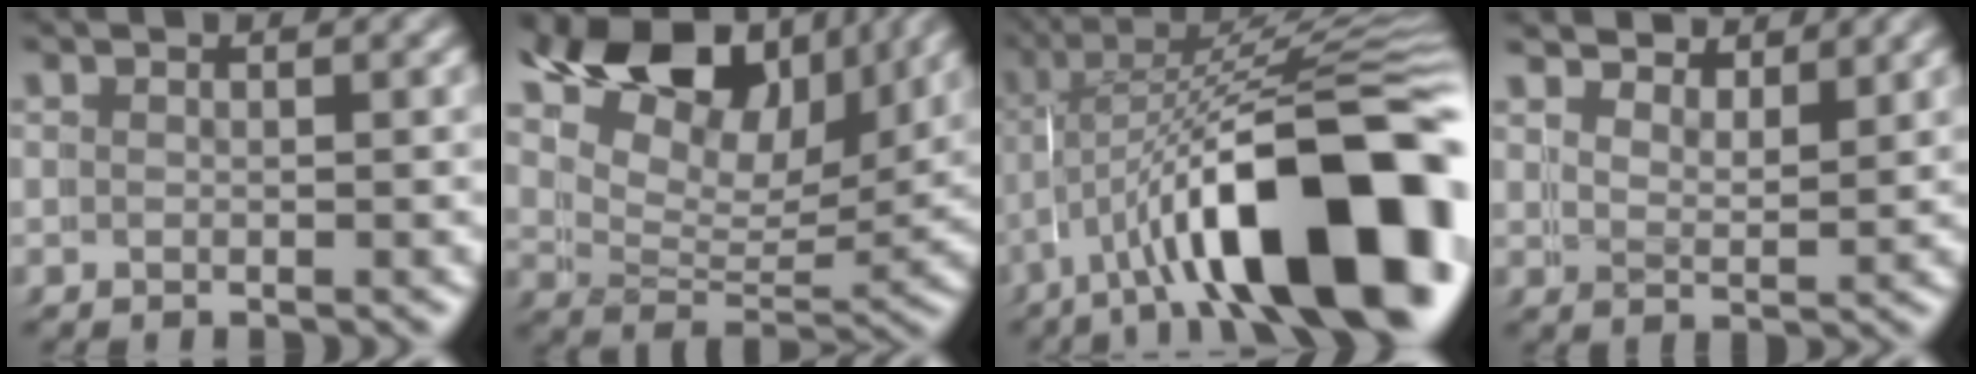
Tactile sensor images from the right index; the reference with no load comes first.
{"total": 13.2, "force": [7.6, 8.1, 7.3], "torque": [-0.140, 0.008, 0.109]}
{"total": 16.2, "force": [-4.5, 6.6, 14.0], "torque": [-0.220, -0.024, -0.050]}
{"total": 3.4, "force": [3.4, 0.3, -0.3], "torque": [-0.004, -0.016, 0.062]}